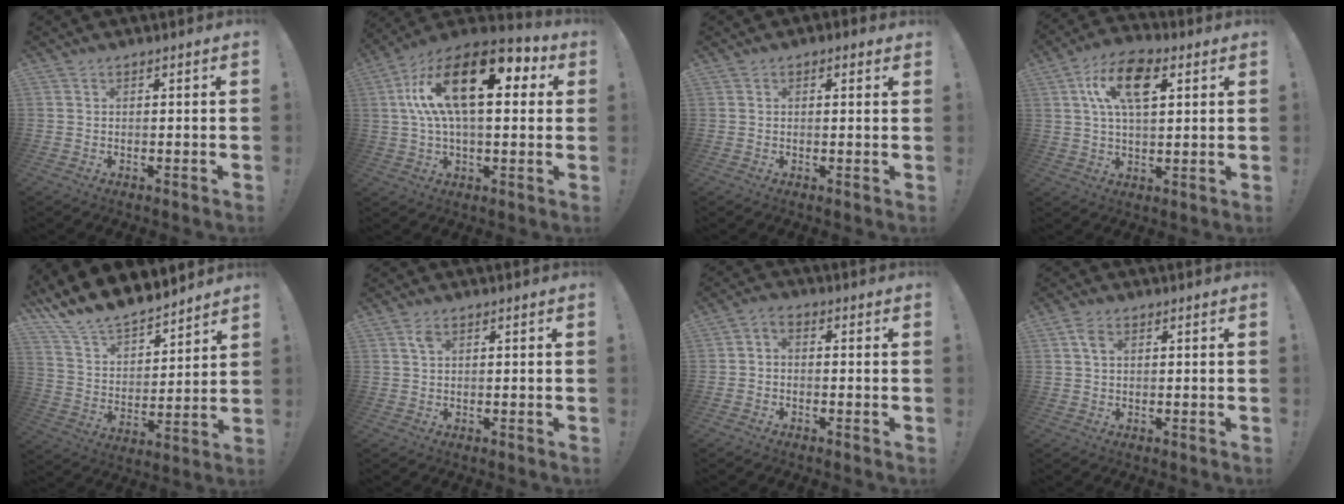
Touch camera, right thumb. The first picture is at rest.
{"total": 22.2, "force": [6.0, 9.6, 19.2], "torque": [-0.340, -0.022, 0.094]}
{"total": 1.4, "force": [0.4, 1.2, 0.5], "torque": [0.005, -0.002, 0.005]}
{"total": 14.0, "force": [4.7, 7.3, 11.0], "torque": [-0.178, 0.011, 0.084]}
{"total": 12.5, "force": [11.9, 3.0, 2.2], "torque": [-0.074, -0.106, 0.219]}
{"total": 2.2, "force": [1.0, 0.9, 1.7], "torque": [-0.027, -0.001, 0.016]}
{"total": 2.4, "force": [-1.6, 1.3, 1.2], "torque": [-0.032, 0.007, -0.031]}
{"total": 3.3, "force": [1.4, 1.9, 2.3], "torque": [-0.045, 0.003, 0.025]}